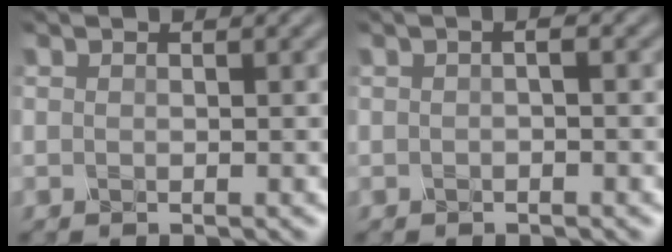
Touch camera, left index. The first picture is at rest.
{"total": 1.5, "force": [0.2, 0.6, 1.4], "torque": [-0.014, 0.001, -0.007]}